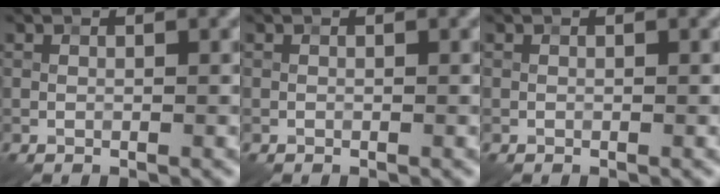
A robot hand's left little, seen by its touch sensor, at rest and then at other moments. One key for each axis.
{"total": 0.0}
{"total": 0.0}